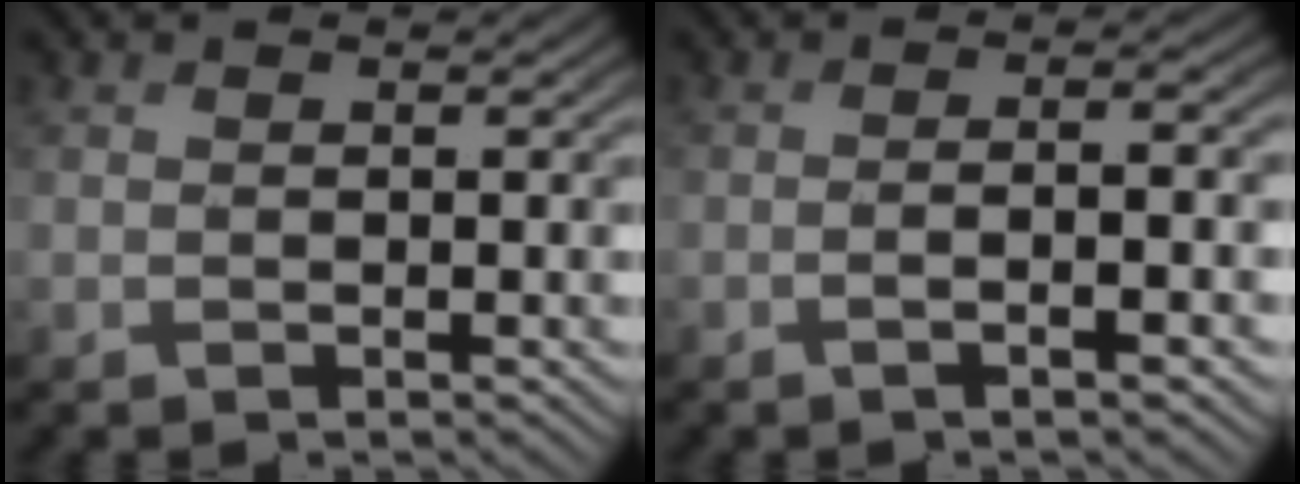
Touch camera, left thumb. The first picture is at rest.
{"total": 3.9, "force": [-1.3, 0.9, 3.6], "torque": [-0.053, 0.005, -0.026]}